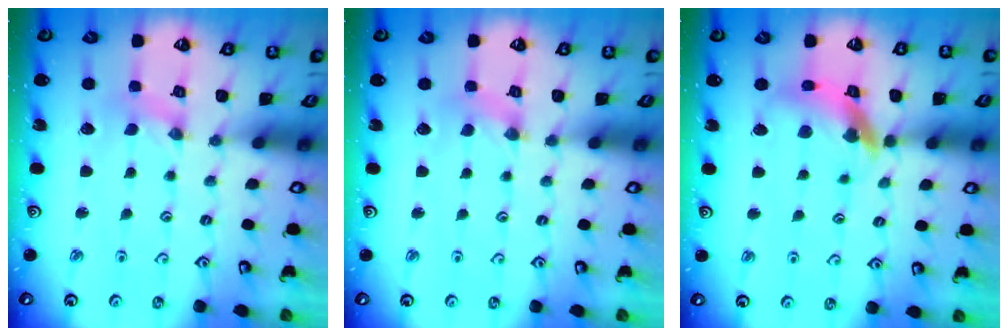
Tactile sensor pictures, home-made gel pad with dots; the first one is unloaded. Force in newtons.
{"total": 1.3, "press": 1.3, "slide": 0.2}
{"total": 13.1, "press": 13.0, "slide": 1.7}